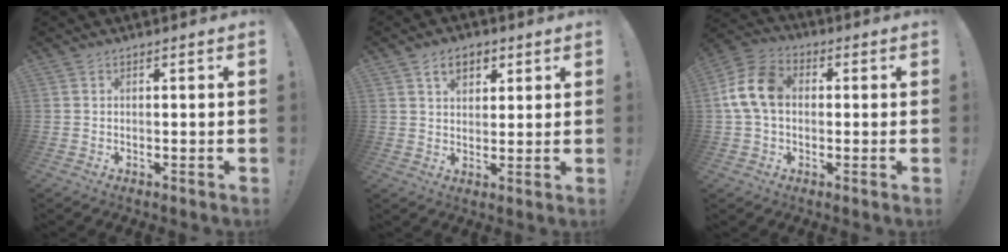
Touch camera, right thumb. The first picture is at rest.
{"total": 6.8, "force": [3.3, 4.6, 3.8], "torque": [-0.054, -0.003, 0.060]}
{"total": 12.8, "force": [1.1, 9.2, 8.9], "torque": [-0.176, 0.015, 0.024]}